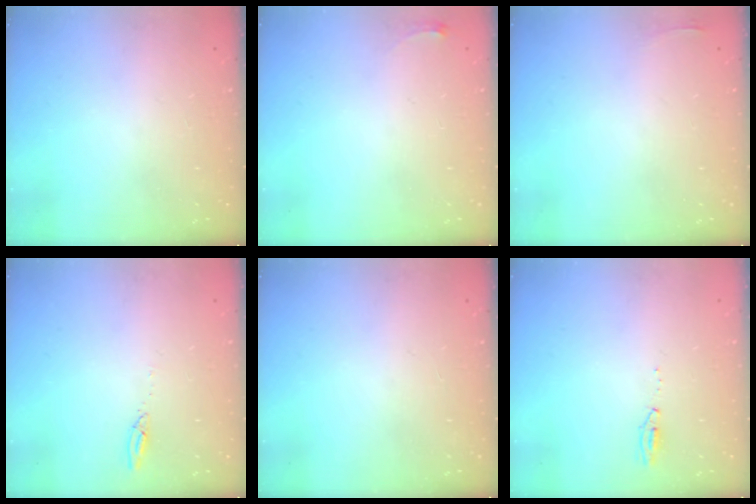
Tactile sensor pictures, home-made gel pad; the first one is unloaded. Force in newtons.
{"total": 2.8, "press": 2.8, "slide": 0.4}
{"total": 3.3, "press": 2.7, "slide": 1.8}
{"total": 2.7, "press": 2.7, "slide": 0.2}
{"total": 0.0}
{"total": 15.0, "press": 4.8, "slide": 14.3}